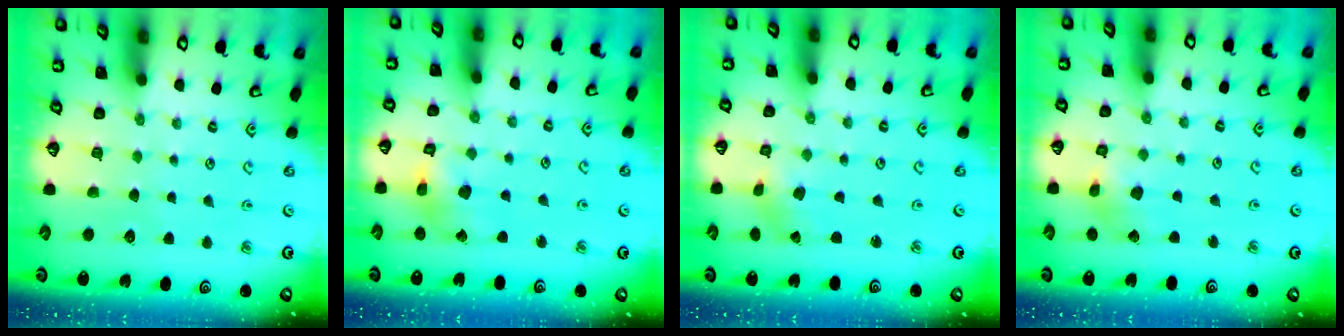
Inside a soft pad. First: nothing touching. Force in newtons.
{"total": 9.4, "press": 9.4, "slide": 1.1}
{"total": 1.1, "press": 1.1, "slide": 0.2}
{"total": 5.8, "press": 5.8, "slide": 0.6}